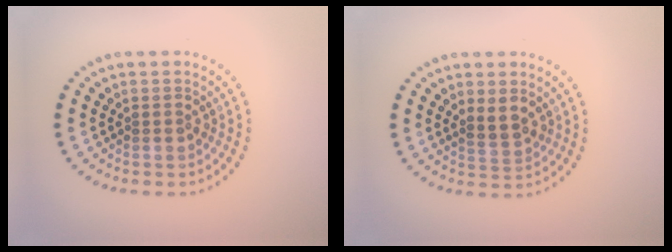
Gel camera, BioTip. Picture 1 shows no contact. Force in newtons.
{"total": 1.9, "press": 1.8, "slide": 0.6}